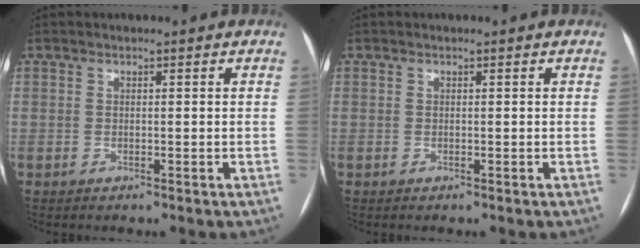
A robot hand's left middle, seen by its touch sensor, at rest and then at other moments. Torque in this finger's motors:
{"motor_torque": [-0.01, 0.02, 0.02, 0.00]}